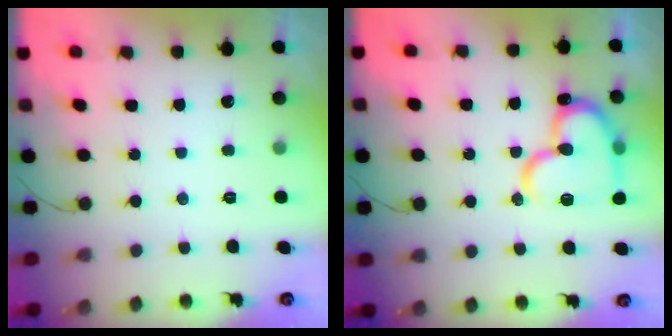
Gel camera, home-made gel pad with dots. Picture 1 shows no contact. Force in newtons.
{"total": 19.1, "press": 19.0, "slide": 1.8}